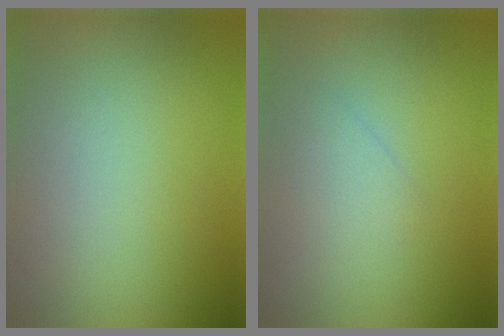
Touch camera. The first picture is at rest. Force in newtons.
{"total": 1.4, "press": 1.4, "slide": 0.2}